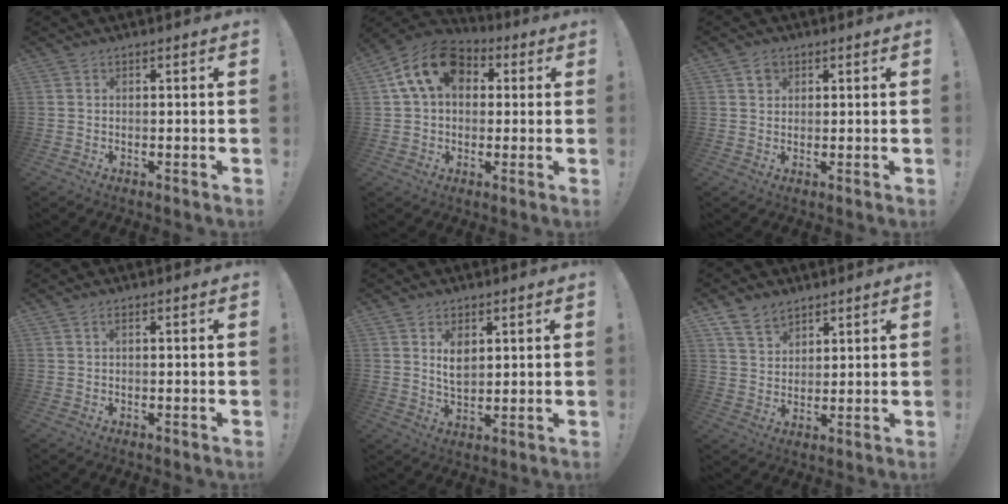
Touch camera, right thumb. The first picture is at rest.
{"total": 15.0, "force": [5.1, 10.3, 9.6], "torque": [-0.153, 0.000, 0.098]}
{"total": 2.8, "force": [1.6, 2.2, 0.7], "torque": [-0.002, -0.005, 0.028]}
{"total": 0.6, "force": [0.1, 0.0, 0.6], "torque": [-0.010, 0.000, 0.001]}
{"total": 5.5, "force": [2.4, 3.5, 3.5], "torque": [-0.054, -0.013, 0.043]}
{"total": 7.5, "force": [5.5, 4.6, 2.3], "torque": [-0.042, -0.028, 0.107]}